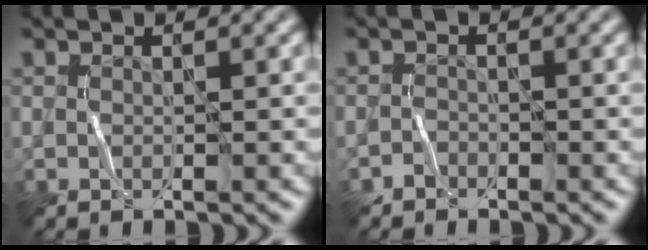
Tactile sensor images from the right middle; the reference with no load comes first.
{"total": 0.8, "force": [-0.7, 0.2, -0.3], "torque": [0.006, 0.009, -0.015]}